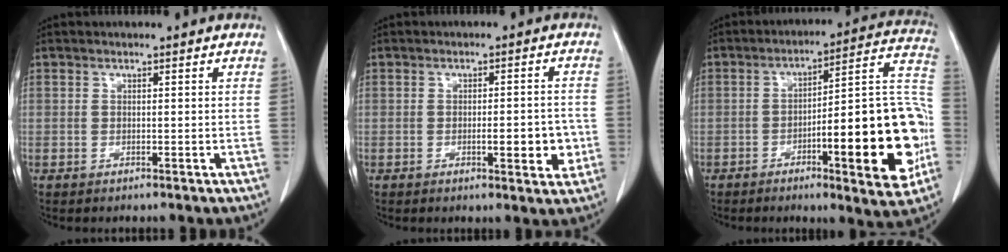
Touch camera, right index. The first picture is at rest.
{"total": 5.6, "force": [-1.4, 1.4, 5.2], "torque": [-0.070, -0.002, -0.014]}
{"total": 21.0, "force": [-5.7, 3.5, 19.9], "torque": [-0.224, 0.026, -0.073]}